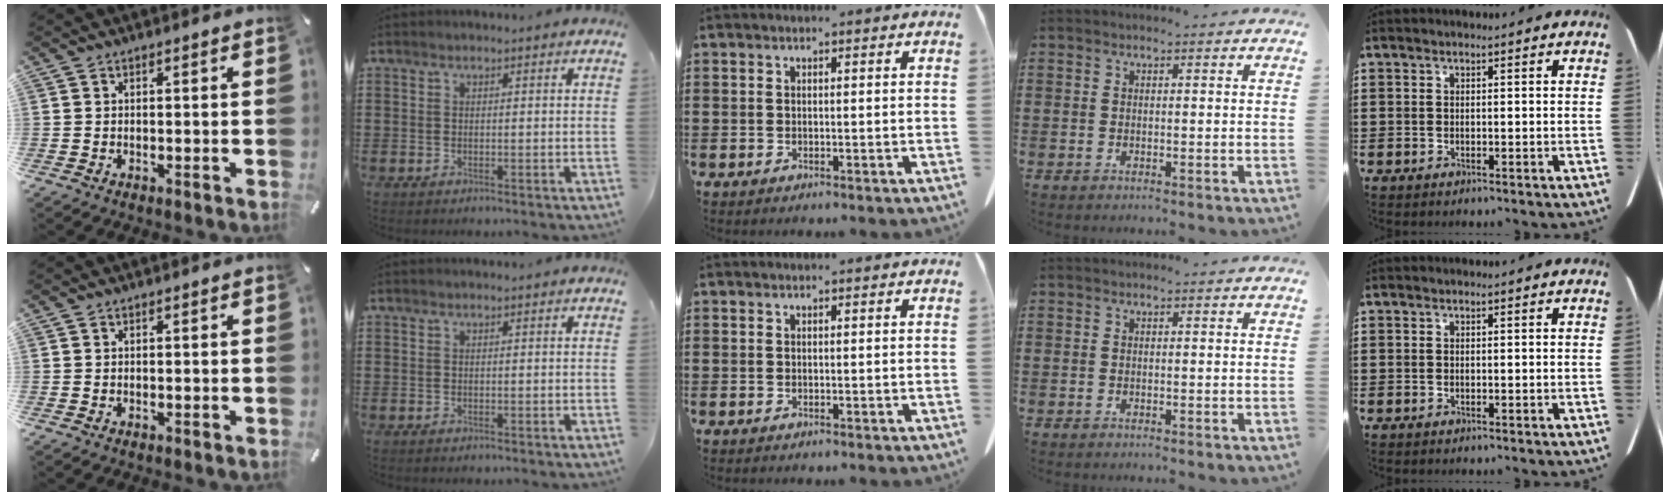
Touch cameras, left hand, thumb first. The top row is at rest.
{}